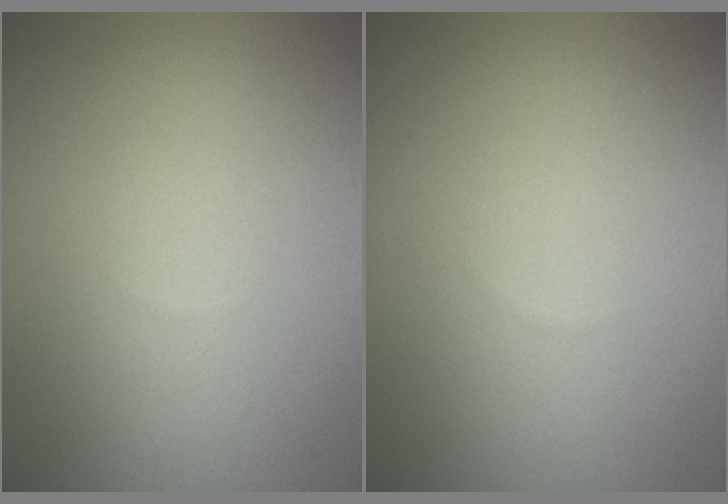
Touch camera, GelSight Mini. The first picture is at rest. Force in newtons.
{"total": 0.0}